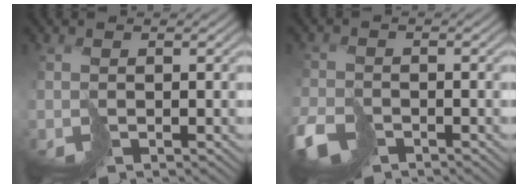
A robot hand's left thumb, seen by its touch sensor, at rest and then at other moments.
{"total": 4.9, "force": [-3.4, 2.9, 2.1], "torque": [-0.047, -0.013, -0.074]}